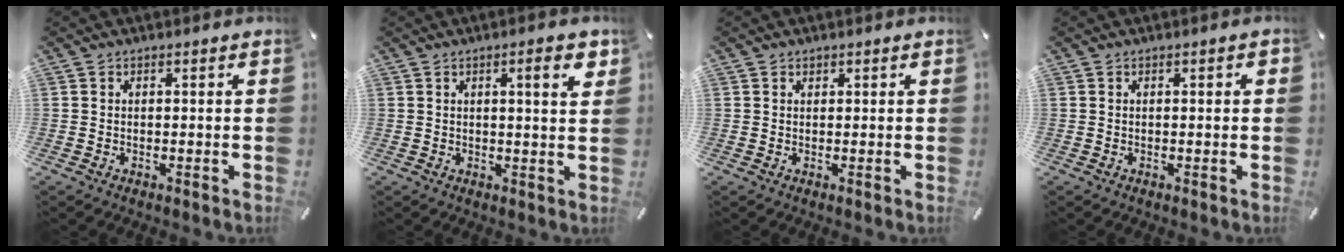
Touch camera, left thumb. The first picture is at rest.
{"total": 5.9, "force": [2.3, 1.1, 5.3], "torque": [-0.075, -0.007, 0.029]}
{"total": 0.6, "force": [0.4, 0.4, 0.1], "torque": [0.000, 0.001, 0.007]}
{"total": 0.8, "force": [0.0, 0.3, 0.7], "torque": [-0.014, 0.003, -0.001]}